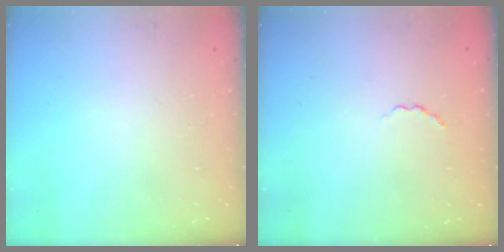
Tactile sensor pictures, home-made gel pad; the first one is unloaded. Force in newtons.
{"total": 2.2, "press": 2.0, "slide": 0.8}